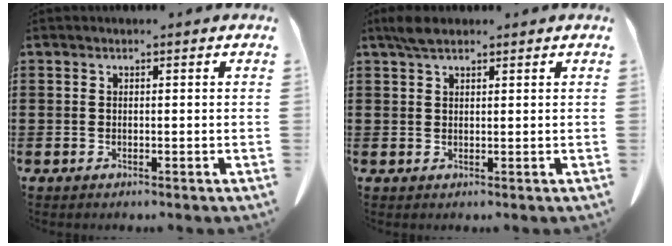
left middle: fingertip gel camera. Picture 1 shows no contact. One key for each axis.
{"total": 2.4, "fx": 1.9, "fy": 0.8, "fz": 1.3, "tx": -0.030, "ty": 0.005, "tz": 0.035}